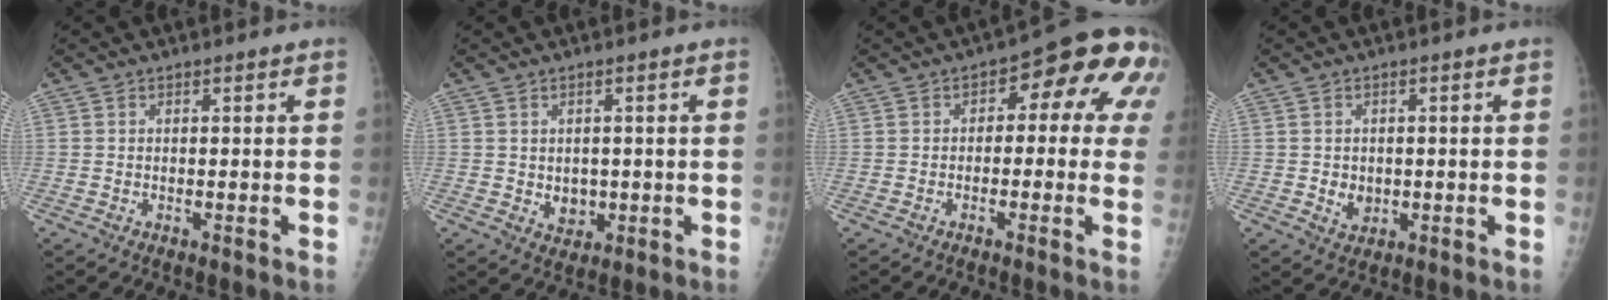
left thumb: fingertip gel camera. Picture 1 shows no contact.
{"total": 3.8, "force": [-0.4, 3.1, 2.1], "torque": [-0.009, -0.002, 0.004]}
{"total": 12.3, "force": [2.2, 6.4, 10.3], "torque": [-0.077, 0.033, 0.013]}
{"total": 3.3, "force": [-0.5, 2.8, 1.7], "torque": [-0.010, 0.000, 0.001]}